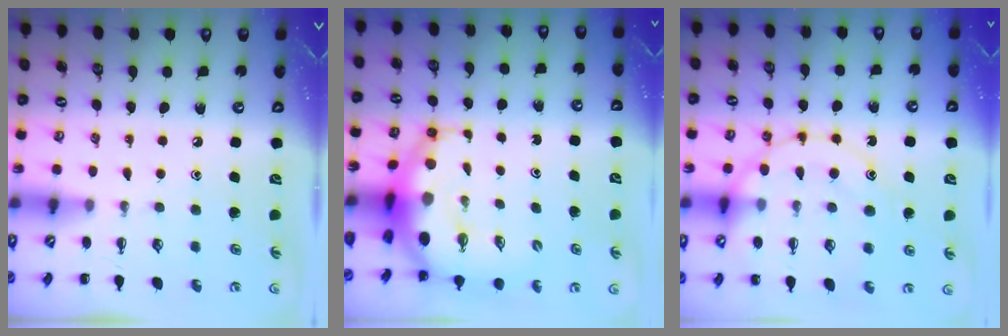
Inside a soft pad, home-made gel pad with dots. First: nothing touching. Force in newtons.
{"total": 8.7, "press": 8.4, "slide": 2.2}
{"total": 15.1, "press": 15.0, "slide": 1.0}